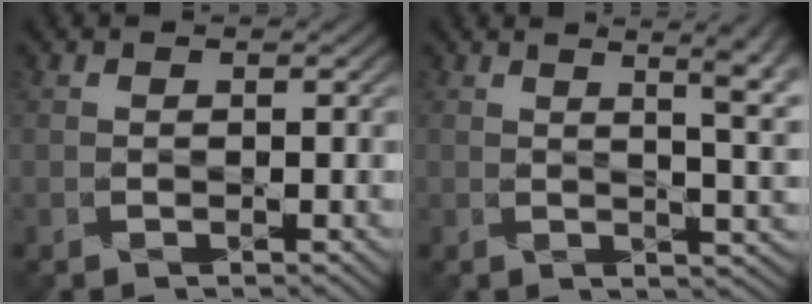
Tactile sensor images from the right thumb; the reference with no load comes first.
{"total": 6.4, "force": [2.9, 1.8, 5.3], "torque": [-0.058, 0.018, 0.035]}